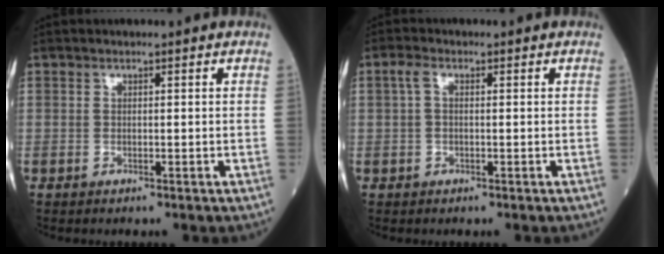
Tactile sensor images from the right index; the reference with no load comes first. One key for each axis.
{"total": 2.1, "fx": 0.5, "fy": 1.1, "fz": 1.8, "tx": -0.044, "ty": 0.015, "tz": 0.012}